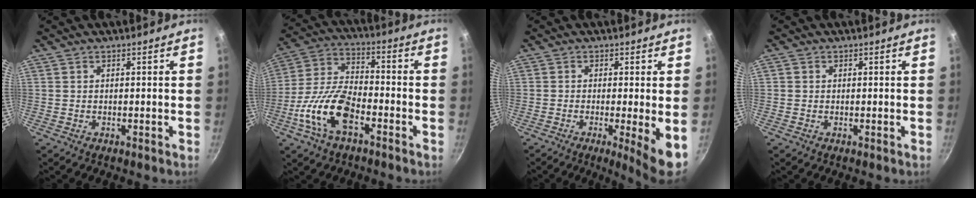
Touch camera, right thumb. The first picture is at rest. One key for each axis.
{"total": 13.8, "fx": -5.9, "fy": 6.4, "fz": 10.7, "tx": -0.204, "ty": 0.038, "tz": -0.126}
{"total": 6.6, "fx": -1.3, "fy": 0.7, "fz": 6.5, "tx": -0.094, "ty": -0.011, "tz": -0.018}
{"total": 0.5, "fx": 0.0, "fy": 0.5, "fz": 0.1, "tx": 0.001, "ty": 0.002, "tz": -0.002}